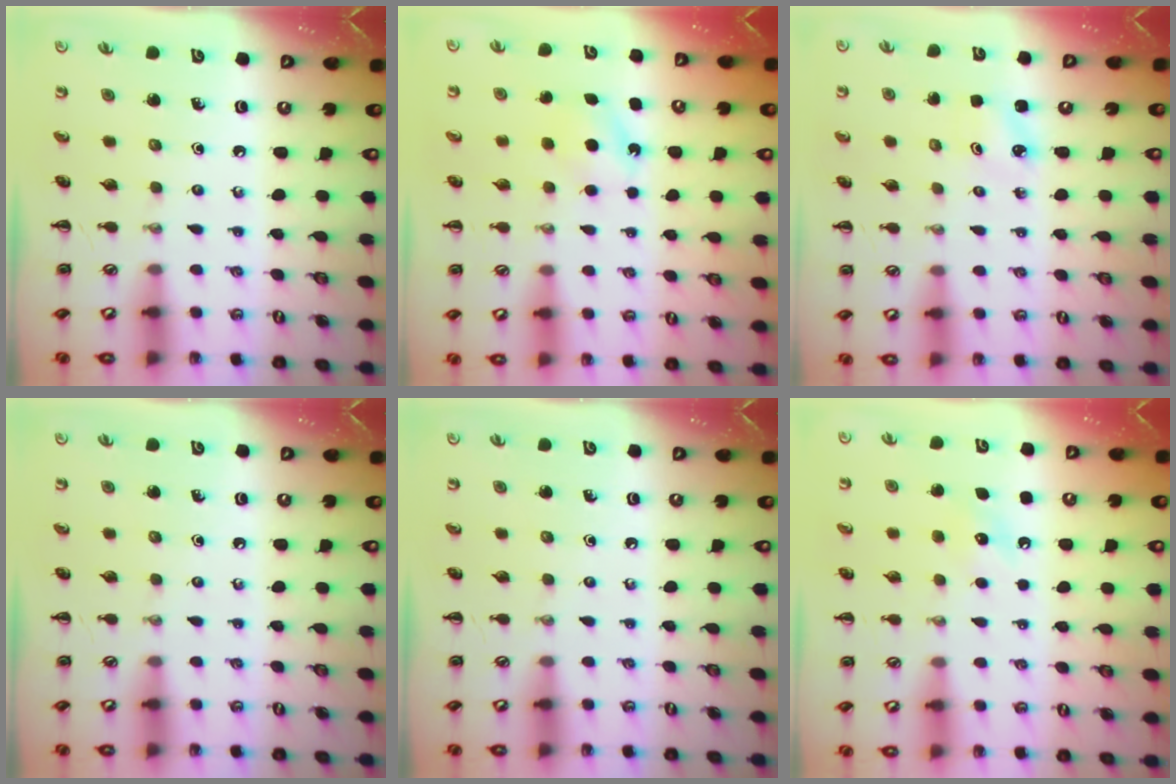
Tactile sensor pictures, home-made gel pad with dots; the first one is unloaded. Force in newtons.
{"total": 4.9, "press": 4.7, "slide": 1.6}
{"total": 1.9, "press": 1.8, "slide": 0.4}
{"total": 0.0}
{"total": 0.0}
{"total": 5.2, "press": 5.0, "slide": 1.4}